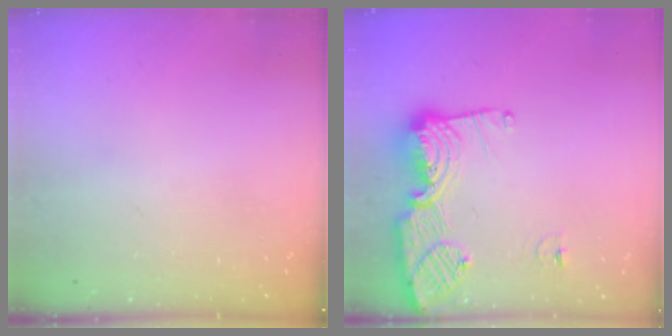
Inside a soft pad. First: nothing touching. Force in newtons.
{"total": 14.0, "press": 13.9, "slide": 1.4}